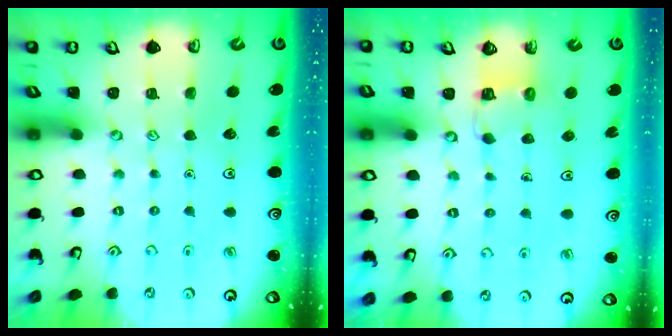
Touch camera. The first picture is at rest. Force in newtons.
{"total": 3.3, "press": 3.3, "slide": 0.3}